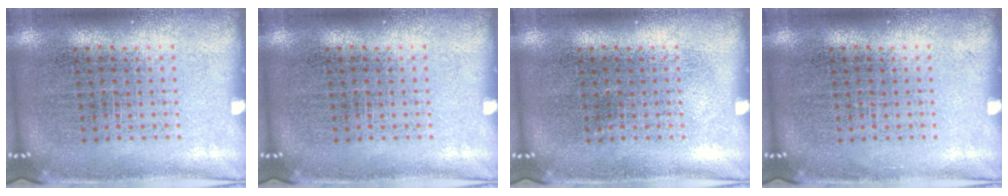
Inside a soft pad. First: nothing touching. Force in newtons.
{"total": 0.0}
{"total": 0.0}
{"total": 0.0}